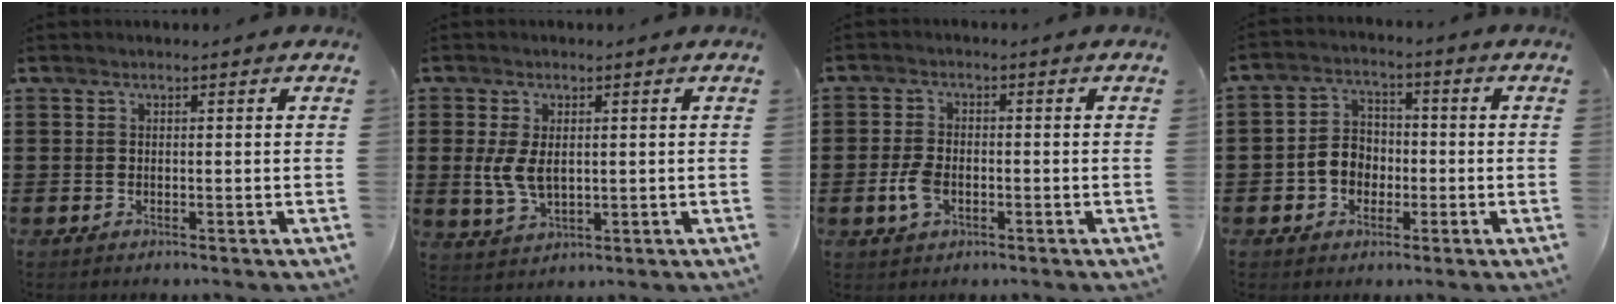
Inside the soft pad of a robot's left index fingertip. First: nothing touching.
{"total": 5.3, "force": [0.4, 3.1, 4.2], "torque": [-0.106, 0.001, 0.002]}
{"total": 4.2, "force": [-1.2, 2.3, 3.3], "torque": [-0.086, -0.006, -0.026]}
{"total": 5.3, "force": [-1.7, 4.3, 2.5], "torque": [-0.062, 0.012, -0.037]}